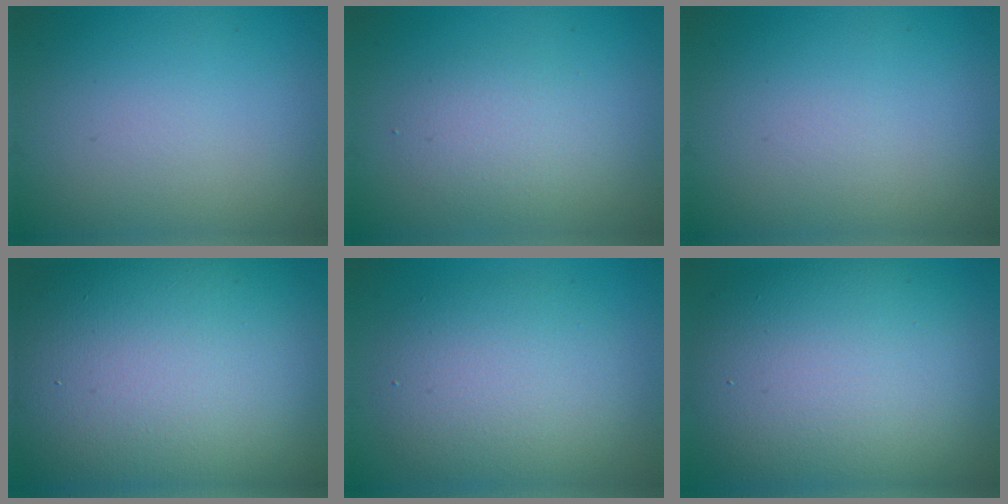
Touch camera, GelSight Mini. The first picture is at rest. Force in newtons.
{"total": 2.4, "press": 2.4, "slide": 0.0}
{"total": 0.0}
{"total": 17.6, "press": 17.6, "slide": 0.7}
{"total": 5.7, "press": 5.7, "slide": 0.4}
{"total": 11.9, "press": 11.9, "slide": 0.7}